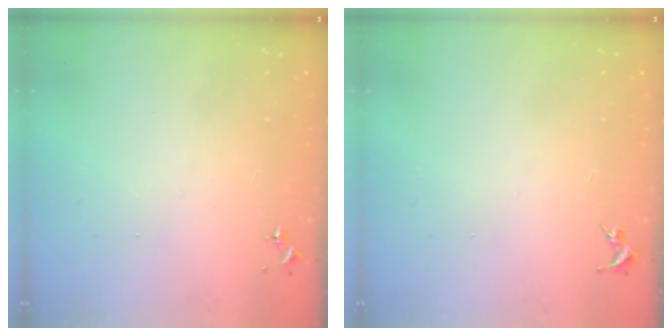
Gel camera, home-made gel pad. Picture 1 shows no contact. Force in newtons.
{"total": 0.0}